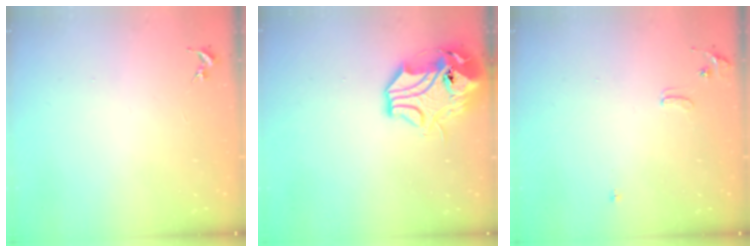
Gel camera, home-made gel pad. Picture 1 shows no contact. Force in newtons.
{"total": 13.8, "press": 13.6, "slide": 2.0}
{"total": 6.1, "press": 6.0, "slide": 0.9}